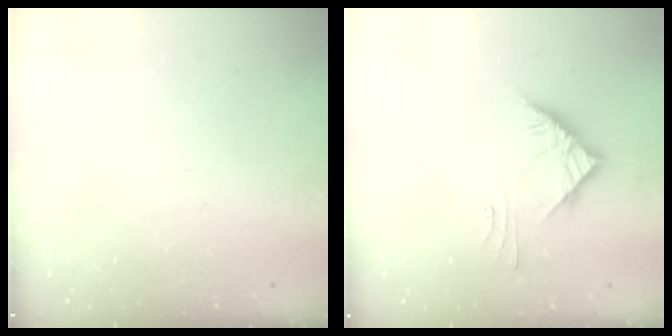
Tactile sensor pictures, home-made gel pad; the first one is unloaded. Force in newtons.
{"total": 6.2, "press": 6.2, "slide": 0.1}